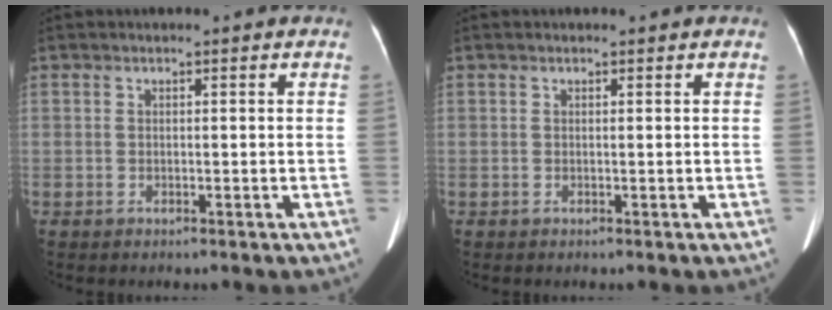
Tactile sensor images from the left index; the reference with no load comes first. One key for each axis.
{"total": 0.6, "fx": 0.6, "fy": 0.0, "fz": 0.2, "tx": -0.009, "ty": -0.005, "tz": 0.006}